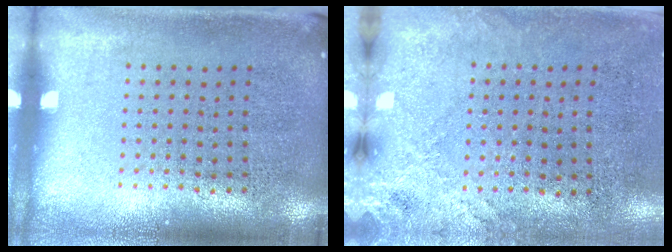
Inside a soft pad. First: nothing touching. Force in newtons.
{"total": 2.5, "press": 2.1, "slide": 1.4}